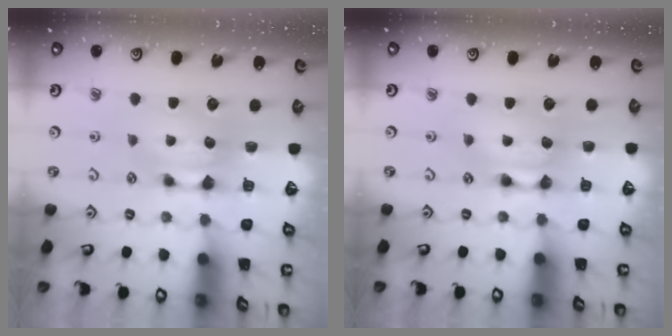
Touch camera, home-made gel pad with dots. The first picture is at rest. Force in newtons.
{"total": 1.8, "press": 1.8, "slide": 0.2}